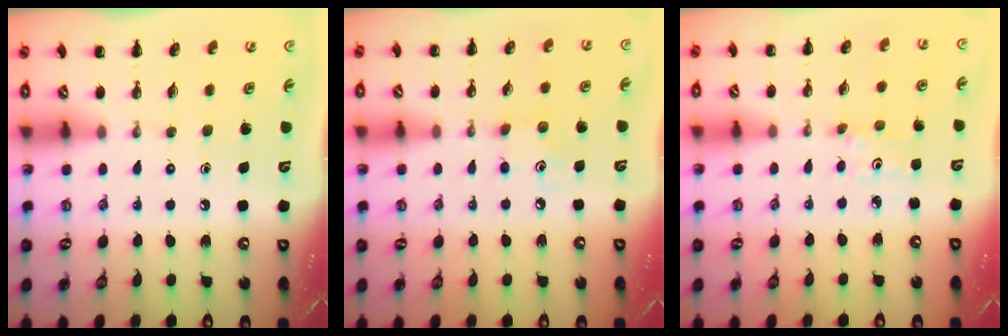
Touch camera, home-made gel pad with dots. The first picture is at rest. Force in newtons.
{"total": 4.7, "press": 4.5, "slide": 1.3}
{"total": 2.7, "press": 2.6, "slide": 0.8}